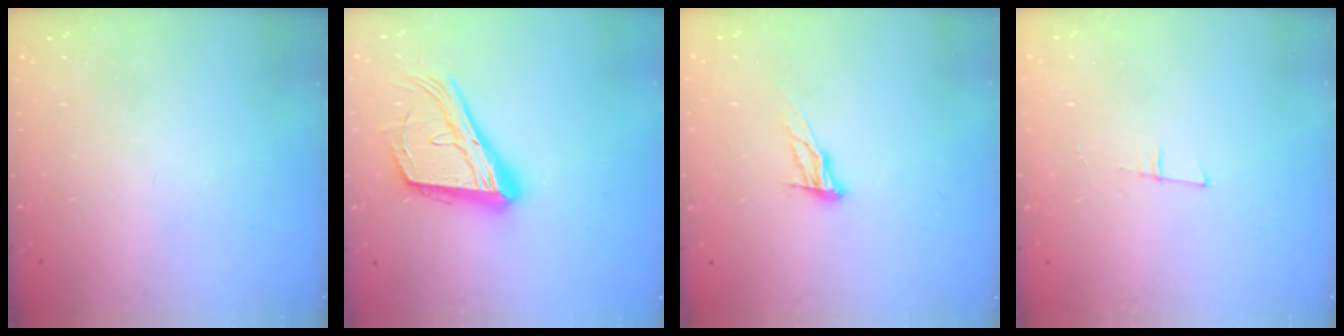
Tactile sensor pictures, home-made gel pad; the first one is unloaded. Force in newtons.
{"total": 21.0, "press": 20.9, "slide": 2.7}
{"total": 9.2, "press": 8.9, "slide": 2.5}
{"total": 5.6, "press": 4.7, "slide": 2.9}